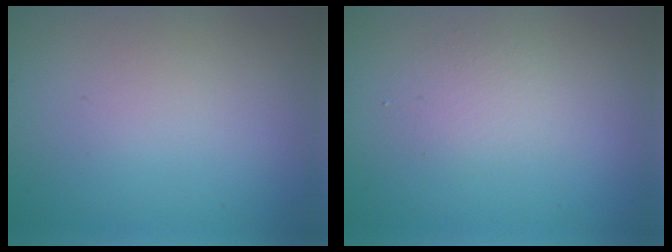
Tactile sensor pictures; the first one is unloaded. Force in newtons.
{"total": 1.5, "press": 1.5, "slide": 0.1}